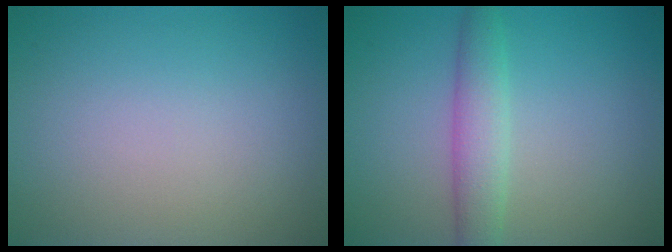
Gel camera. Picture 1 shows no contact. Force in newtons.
{"total": 3.2, "press": 3.1, "slide": 0.3}